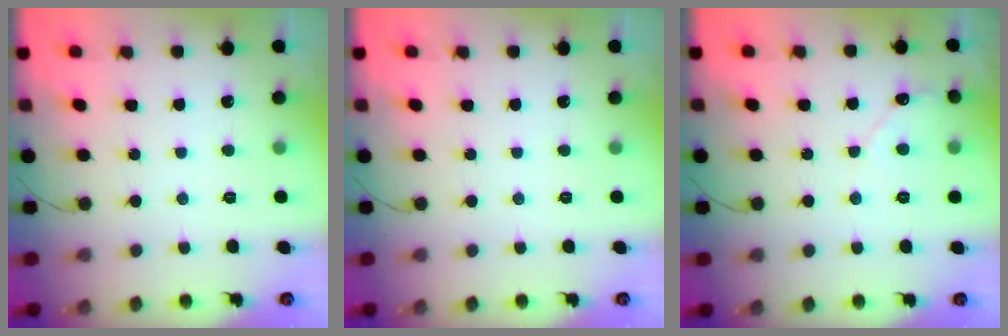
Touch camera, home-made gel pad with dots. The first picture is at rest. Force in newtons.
{"total": 0.0}
{"total": 4.5, "press": 4.4, "slide": 0.5}